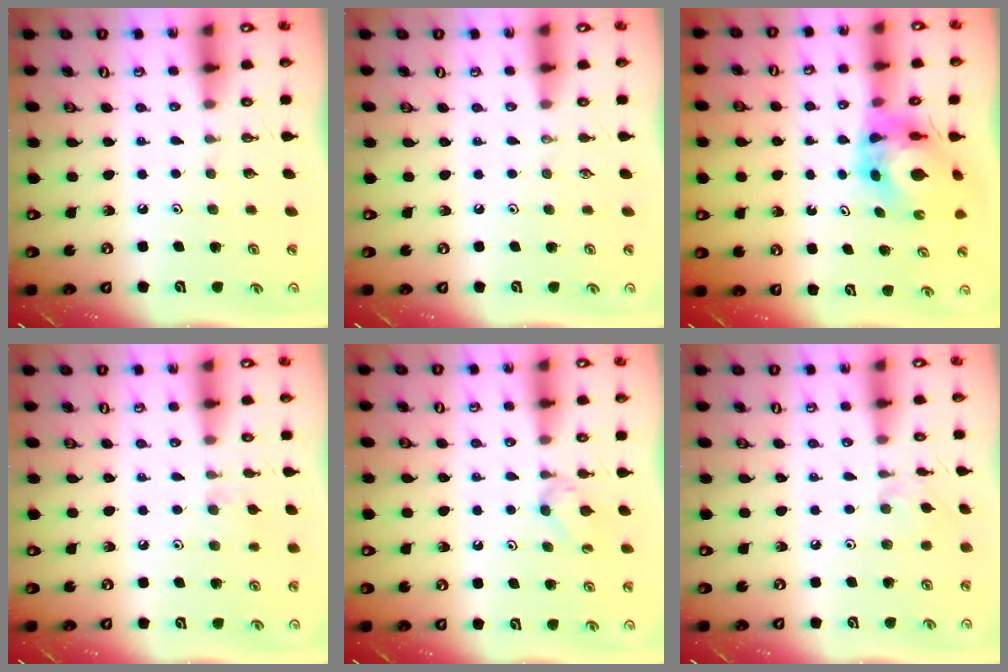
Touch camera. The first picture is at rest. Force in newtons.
{"total": 0.0}
{"total": 8.5, "press": 8.5, "slide": 0.7}
{"total": 4.8, "press": 4.8, "slide": 0.7}
{"total": 4.3, "press": 4.3, "slide": 0.7}
{"total": 1.9, "press": 1.9, "slide": 0.5}